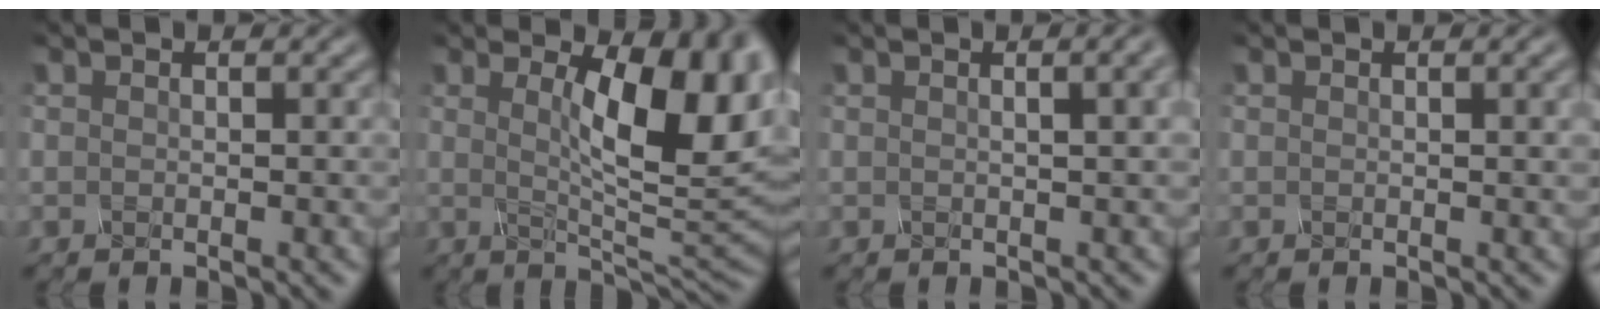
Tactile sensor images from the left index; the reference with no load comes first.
{"total": 10.0, "force": [2.1, 2.8, 9.4], "torque": [-0.121, -0.001, 0.035]}
{"total": 4.8, "force": [1.4, 2.2, 4.0], "torque": [-0.020, 0.030, -0.011]}
{"total": 1.5, "force": [0.4, 0.5, 1.4], "torque": [-0.013, 0.004, 0.002]}